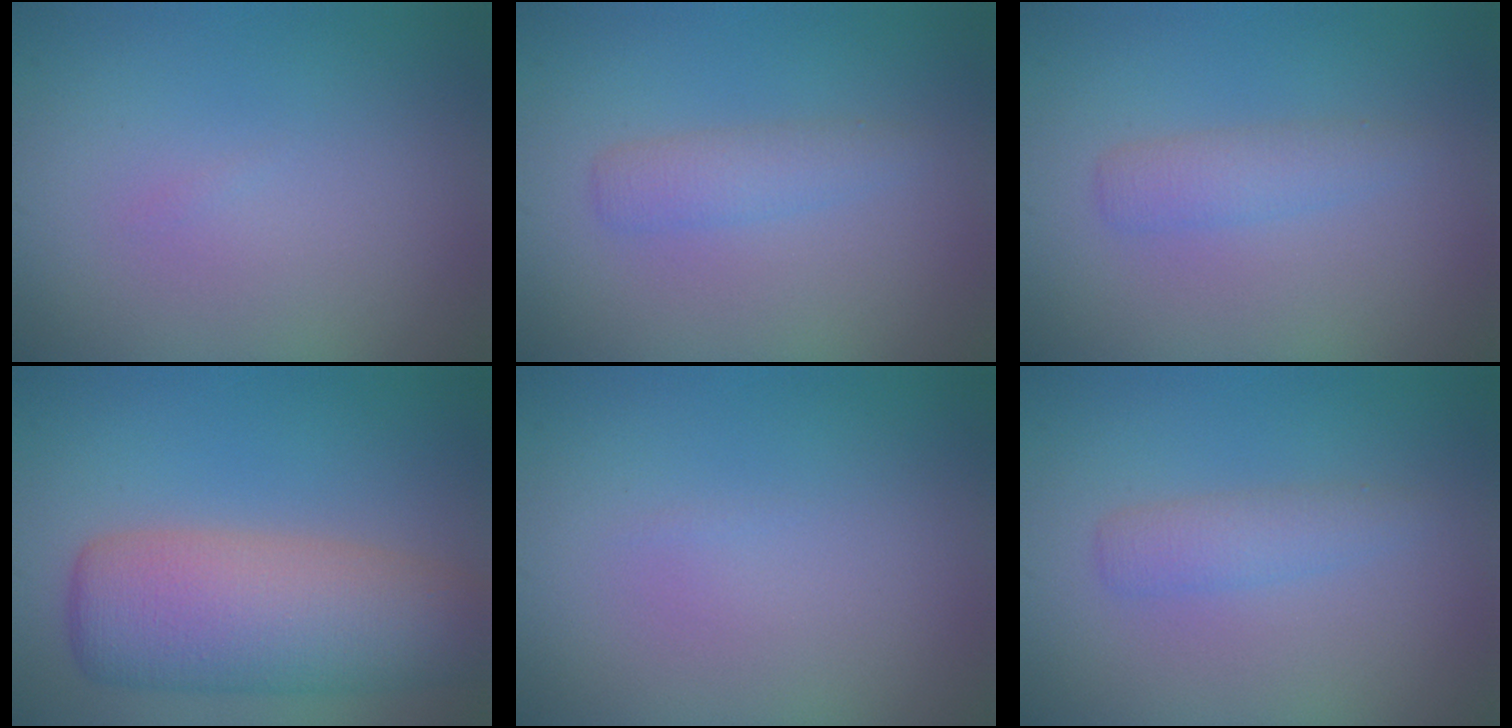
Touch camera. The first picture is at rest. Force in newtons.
{"total": 1.8, "press": 1.8, "slide": 0.1}
{"total": 1.8, "press": 1.8, "slide": 0.1}
{"total": 8.1, "press": 8.1, "slide": 0.4}
{"total": 0.0}
{"total": 1.8, "press": 1.8, "slide": 0.1}